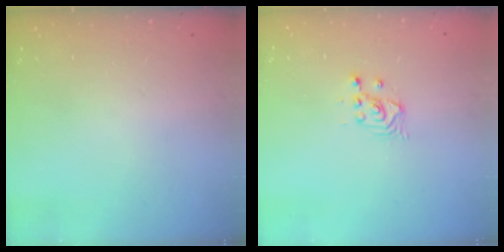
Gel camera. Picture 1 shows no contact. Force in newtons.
{"total": 2.4, "press": 2.4, "slide": 0.2}